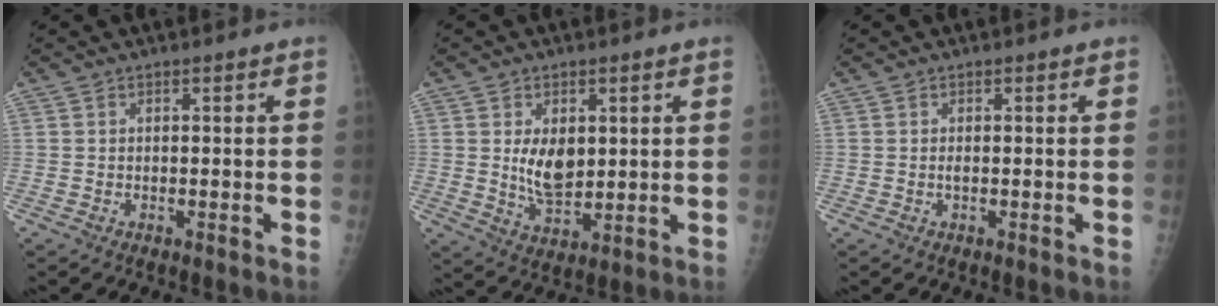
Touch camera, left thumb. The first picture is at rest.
{"total": 7.8, "force": [1.6, 4.7, 6.0], "torque": [-0.080, -0.019, 0.040]}
{"total": 0.6, "force": [0.0, 0.2, 0.6], "torque": [-0.016, -0.002, -0.001]}